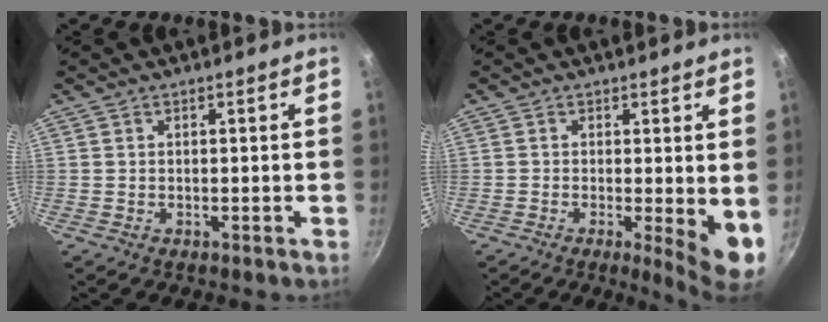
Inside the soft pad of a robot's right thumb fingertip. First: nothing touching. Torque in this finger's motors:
{"motor_torque": [1.59, 3.42, -0.04, 0.13, 0.05]}